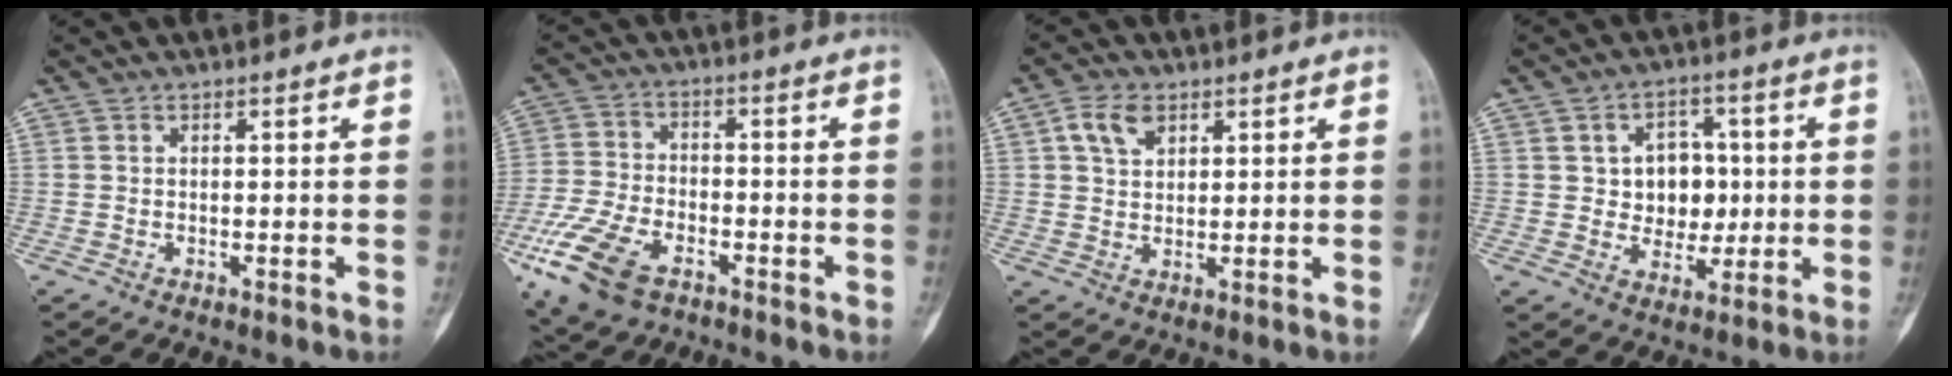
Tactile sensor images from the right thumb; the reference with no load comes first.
{"total": 13.9, "force": [-7.1, 7.8, 9.1], "torque": [-0.188, 0.012, -0.134]}
{"total": 5.4, "force": [2.6, 3.5, 3.2], "torque": [-0.048, -0.005, 0.048]}
{"total": 9.2, "force": [1.0, 7.4, 5.3], "torque": [-0.022, 0.002, 0.018]}